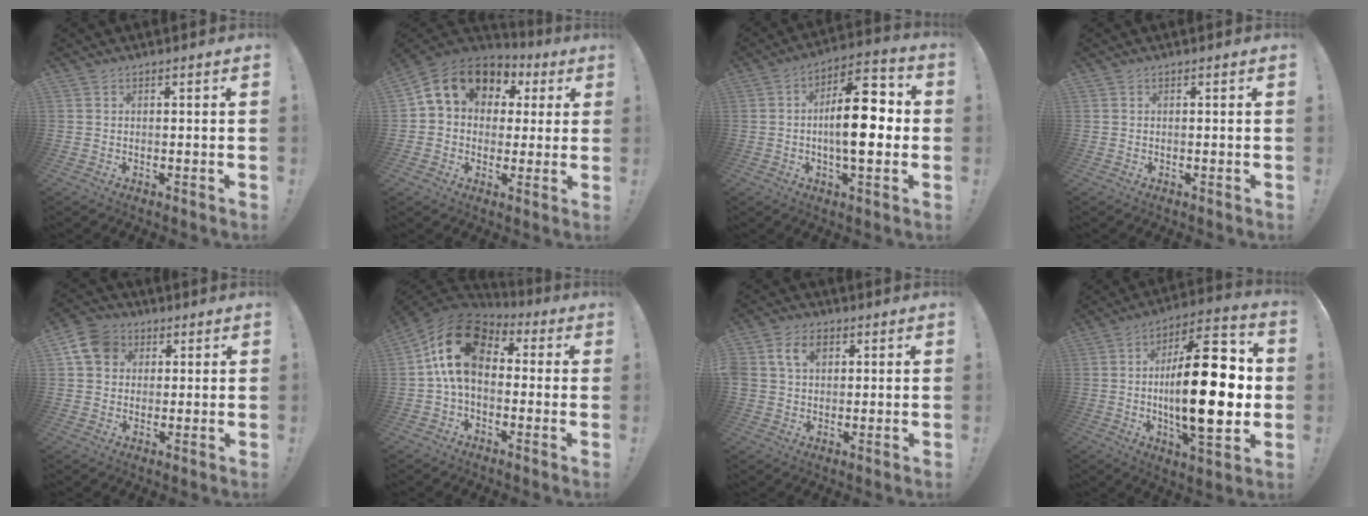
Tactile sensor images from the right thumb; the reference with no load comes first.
{"total": 12.4, "force": [4.9, 9.5, 6.2], "torque": [-0.091, -0.020, 0.092]}
{"total": 16.6, "force": [-0.8, 6.7, 15.2], "torque": [-0.227, 0.009, -0.018]}
{"total": 0.0}
{"total": 10.4, "force": [3.3, 8.7, 4.7], "torque": [-0.079, -0.001, 0.067]}
{"total": 17.8, "force": [3.3, 11.5, 13.2], "torque": [-0.232, 0.015, 0.062]}
{"total": 7.9, "force": [2.8, 5.9, 4.5], "torque": [-0.084, 0.006, 0.052]}
{"total": 27.2, "force": [-0.5, 10.2, 25.2], "torque": [-0.411, -0.004, -0.011]}